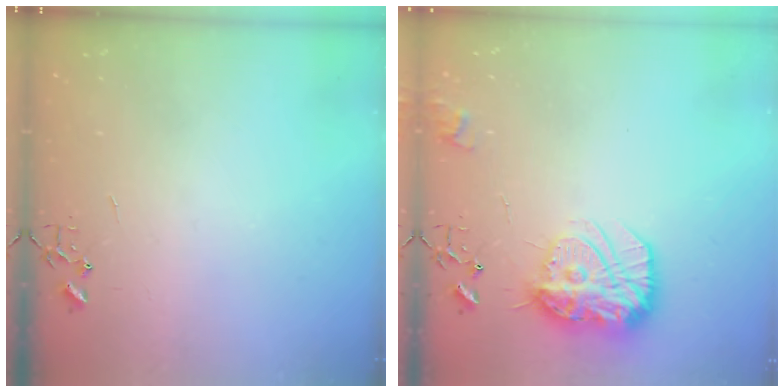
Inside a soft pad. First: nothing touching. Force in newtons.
{"total": 16.5, "press": 16.5, "slide": 1.4}